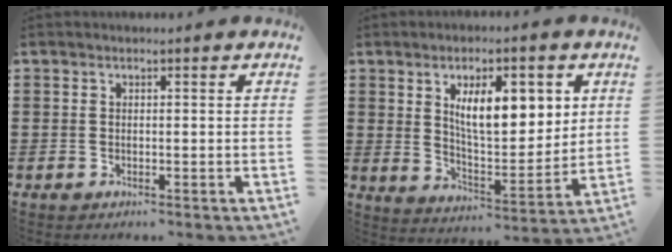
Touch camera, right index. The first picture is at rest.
{"total": 9.8, "force": [3.6, 4.1, 8.1], "torque": [-0.136, -0.004, 0.057]}